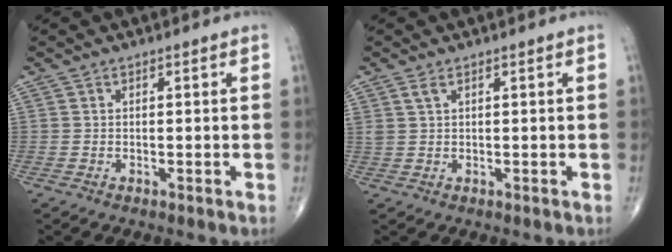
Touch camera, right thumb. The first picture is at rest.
{"total": 1.6, "force": [1.0, 0.6, 1.1], "torque": [-0.028, 0.003, 0.026]}